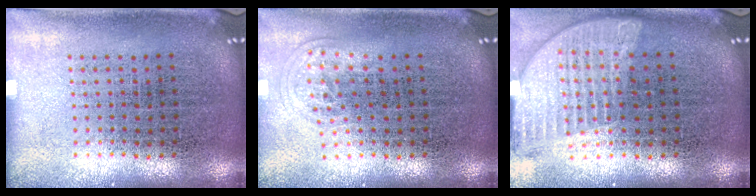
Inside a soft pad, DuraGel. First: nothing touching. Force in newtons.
{"total": 1.0, "press": 0.6, "slide": 0.7}
{"total": 1.6, "press": 1.4, "slide": 0.8}